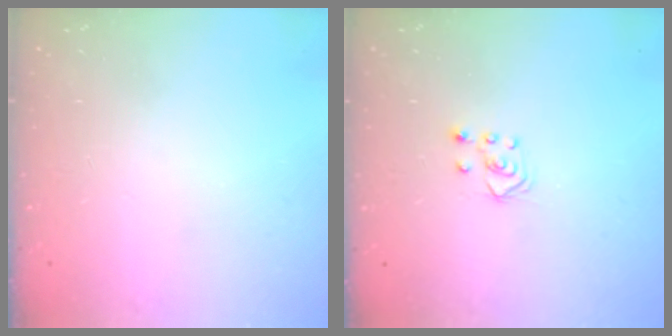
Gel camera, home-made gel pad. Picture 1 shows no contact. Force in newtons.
{"total": 3.6, "press": 3.6, "slide": 0.4}